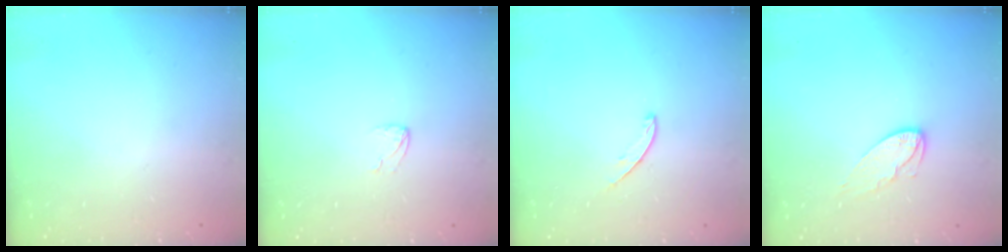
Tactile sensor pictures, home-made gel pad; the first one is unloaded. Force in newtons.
{"total": 3.0, "press": 3.0, "slide": 0.2}
{"total": 3.9, "press": 3.9, "slide": 0.3}
{"total": 7.9, "press": 7.9, "slide": 0.2}